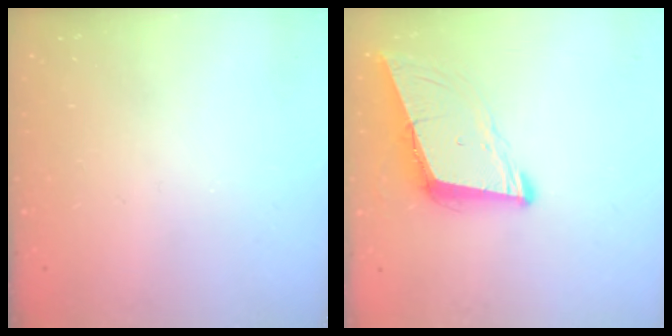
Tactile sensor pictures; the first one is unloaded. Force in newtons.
{"total": 8.9, "press": 8.0, "slide": 3.7}